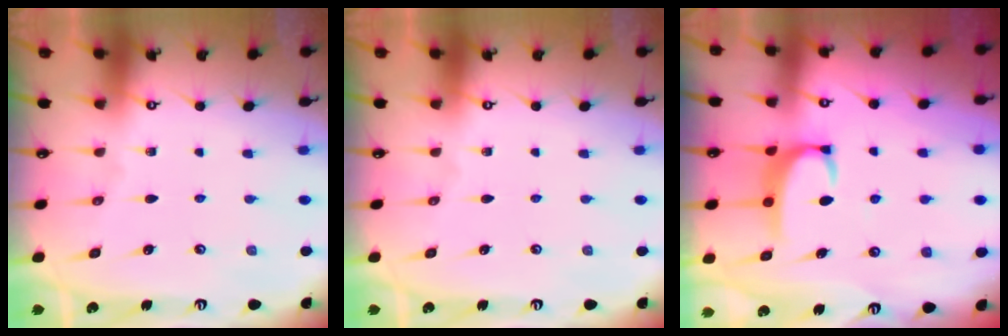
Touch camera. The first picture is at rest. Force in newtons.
{"total": 0.0}
{"total": 2.9, "press": 2.9, "slide": 0.4}